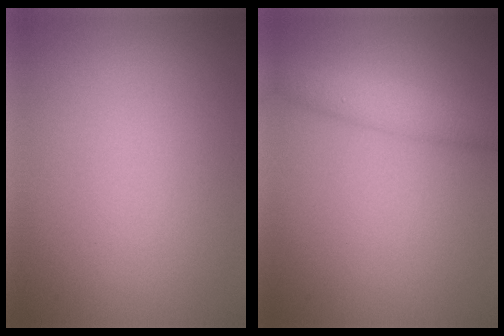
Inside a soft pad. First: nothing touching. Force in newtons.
{"total": 2.7, "press": 2.7, "slide": 0.1}